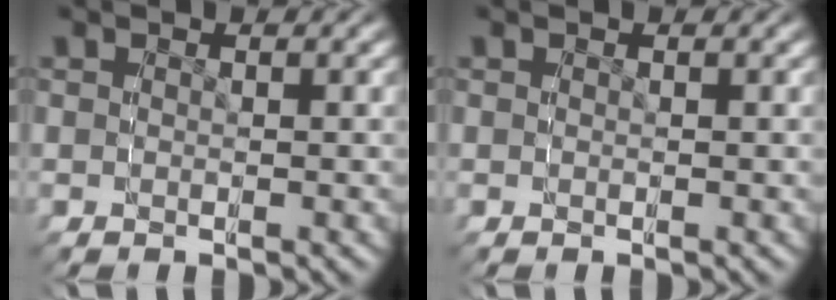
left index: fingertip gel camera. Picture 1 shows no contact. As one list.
[{"total": 0.0}]